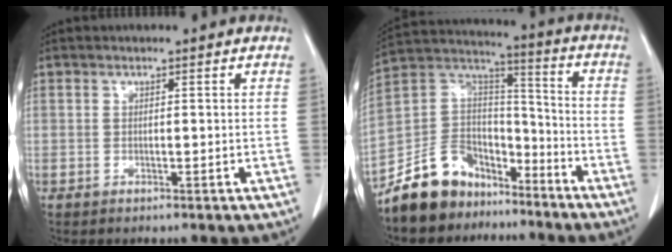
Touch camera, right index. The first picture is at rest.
{"total": 12.7, "force": [-9.6, 7.8, 3.0], "torque": [-0.067, 0.065, -0.173]}